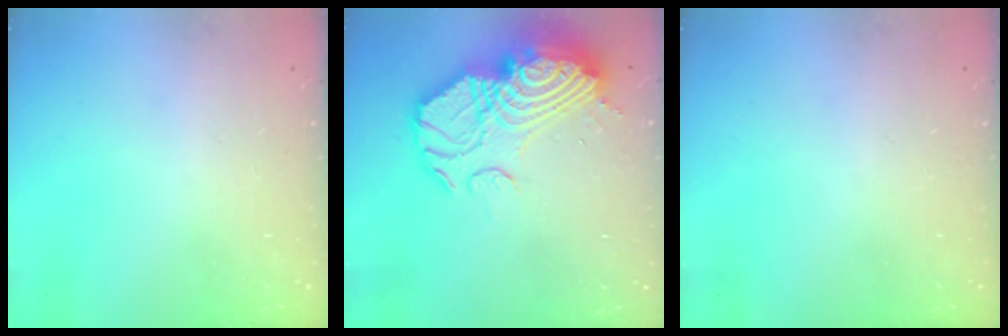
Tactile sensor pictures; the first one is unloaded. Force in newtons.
{"total": 22.8, "press": 22.6, "slide": 2.8}
{"total": 0.0}